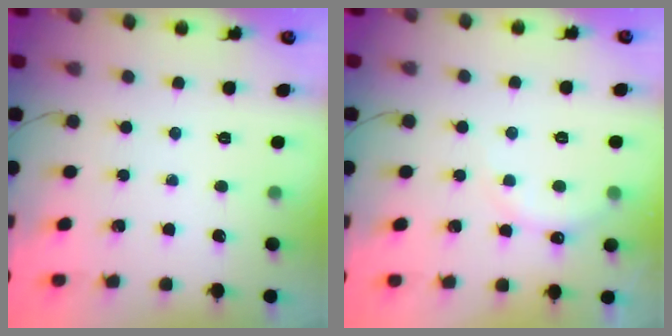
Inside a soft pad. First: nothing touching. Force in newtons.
{"total": 7.6, "press": 7.5, "slide": 1.3}